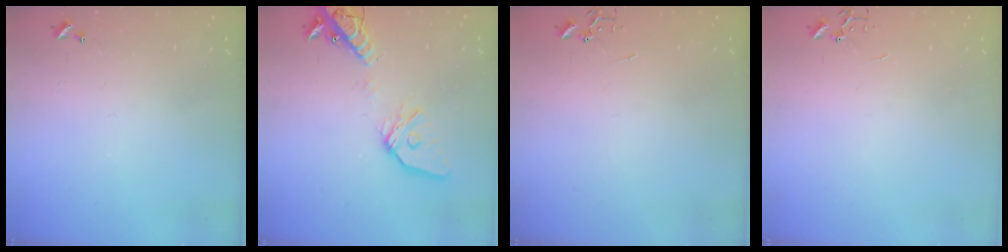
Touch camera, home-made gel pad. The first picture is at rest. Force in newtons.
{"total": 15.2, "press": 14.9, "slide": 3.0}
{"total": 0.0}
{"total": 0.0}